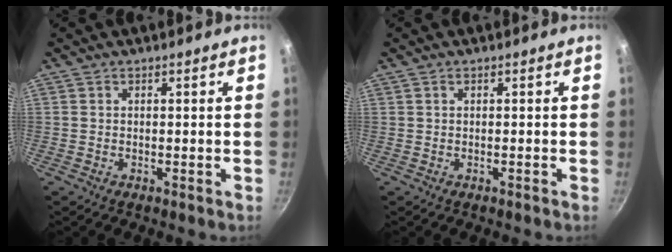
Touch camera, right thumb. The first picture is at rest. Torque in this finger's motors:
{"motor_torque": [-0.23, -0.47, 0.32, 0.03, -0.03]}